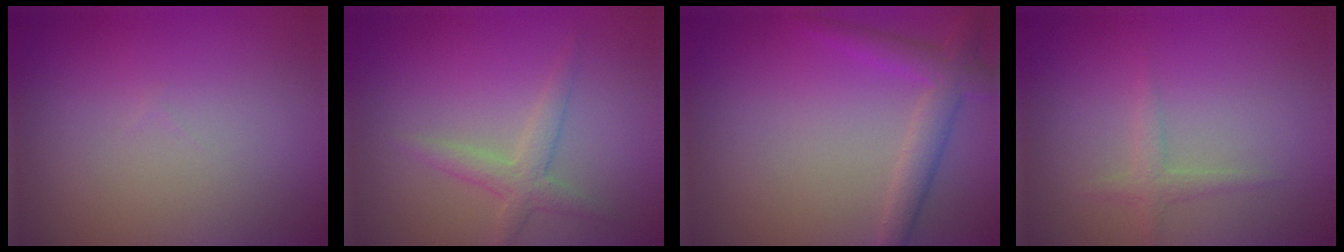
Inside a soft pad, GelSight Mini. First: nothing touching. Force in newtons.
{"total": 2.2, "press": 2.2, "slide": 0.1}
{"total": 3.0, "press": 3.0, "slide": 0.0}
{"total": 1.3, "press": 1.3, "slide": 0.0}